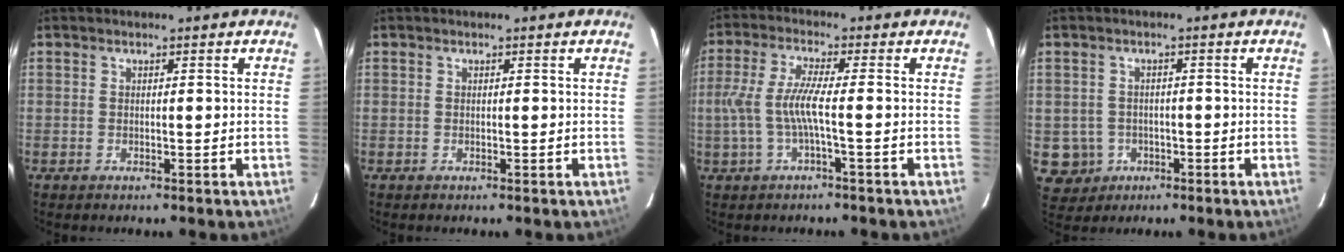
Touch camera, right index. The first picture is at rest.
{"total": 0.0}
{"total": 6.5, "force": [-1.5, 0.1, 6.4], "torque": [-0.142, -0.002, -0.021]}
{"total": 5.7, "force": [-1.4, 5.4, 0.6], "torque": [-0.024, 0.015, -0.010]}